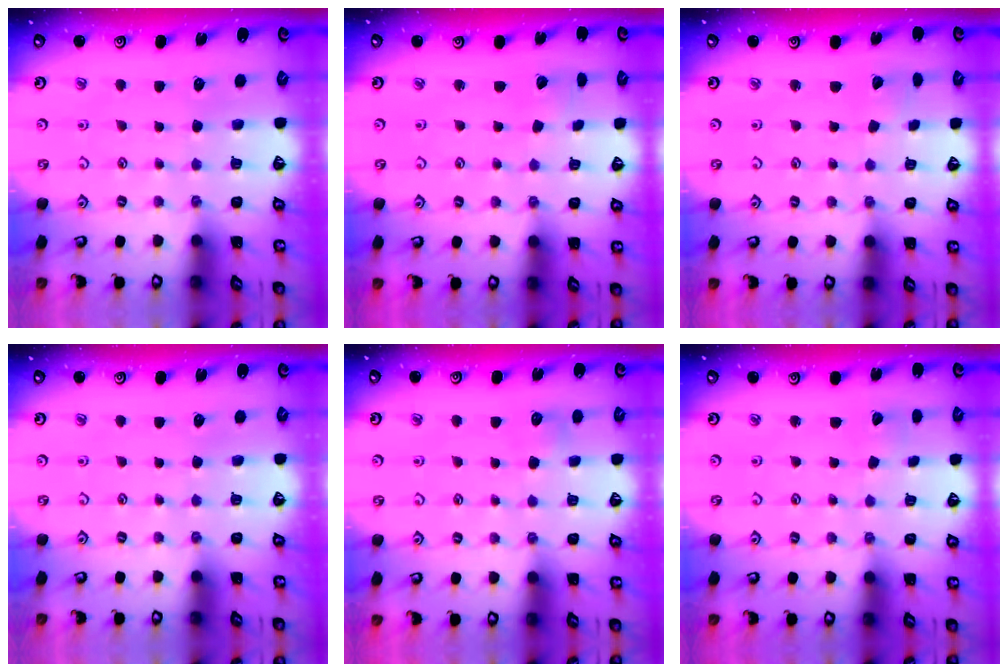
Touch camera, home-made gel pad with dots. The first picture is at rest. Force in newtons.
{"total": 2.8, "press": 2.8, "slide": 0.1}
{"total": 2.9, "press": 2.9, "slide": 0.2}
{"total": 0.0}
{"total": 5.3, "press": 5.3, "slide": 0.3}
{"total": 2.0, "press": 2.0, "slide": 0.2}